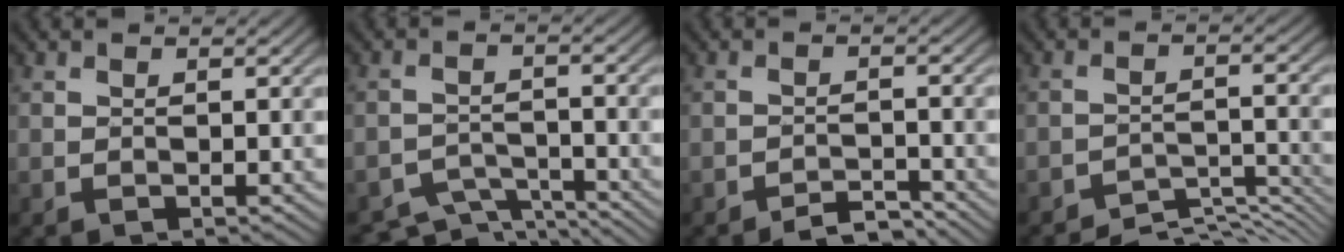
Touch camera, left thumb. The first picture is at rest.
{"total": 5.6, "force": [-4.9, 1.9, 1.8], "torque": [-0.036, -0.010, -0.080]}
{"total": 3.3, "force": [-2.9, 0.7, 1.3], "torque": [-0.016, 0.006, -0.051]}
{"total": 7.9, "force": [-7.3, 1.5, 2.4], "torque": [-0.039, 0.005, -0.105]}